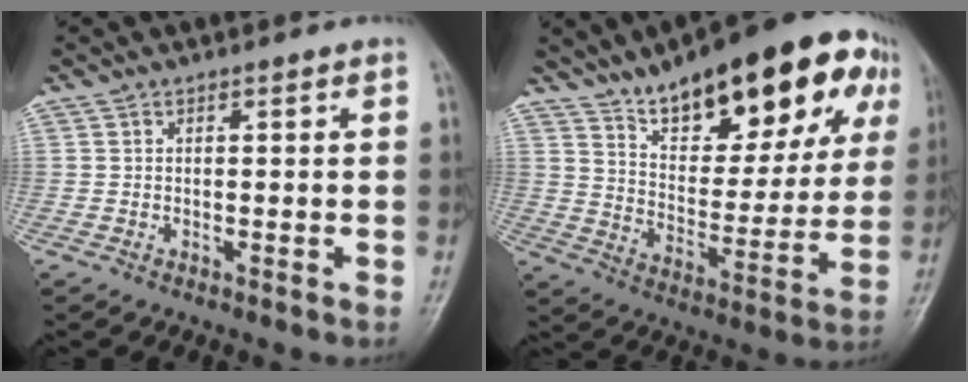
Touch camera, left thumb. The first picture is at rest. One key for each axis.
{"total": 25.3, "fx": 14.8, "fy": 10.3, "fz": 17.8, "tx": -0.209, "ty": -0.035, "tz": 0.226}